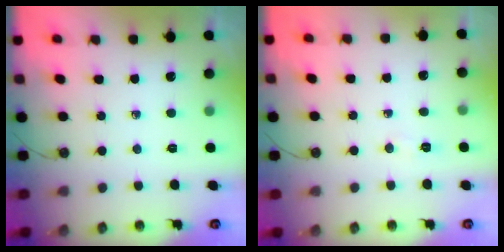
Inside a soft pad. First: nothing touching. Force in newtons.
{"total": 3.9, "press": 3.9, "slide": 0.5}